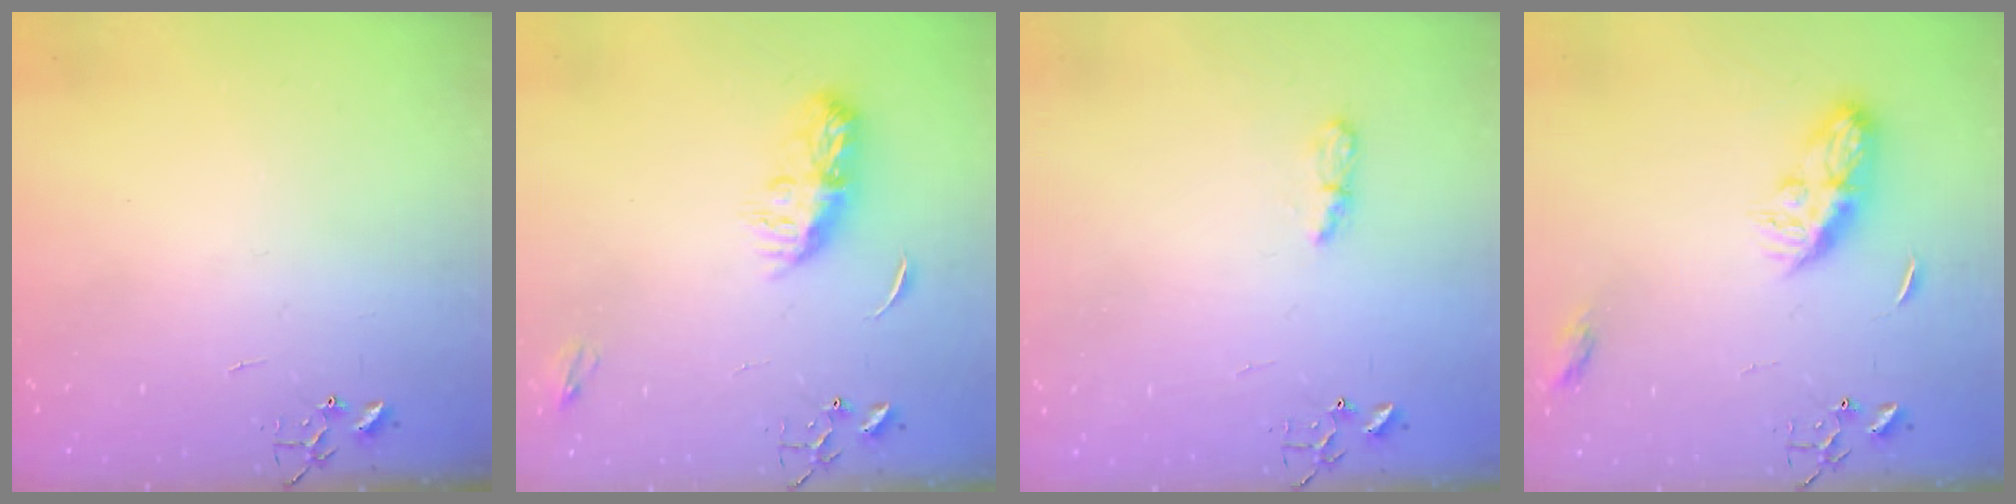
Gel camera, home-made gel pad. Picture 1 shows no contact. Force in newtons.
{"total": 8.3, "press": 8.3, "slide": 0.4}
{"total": 6.1, "press": 6.1, "slide": 0.5}
{"total": 8.8, "press": 8.8, "slide": 0.0}